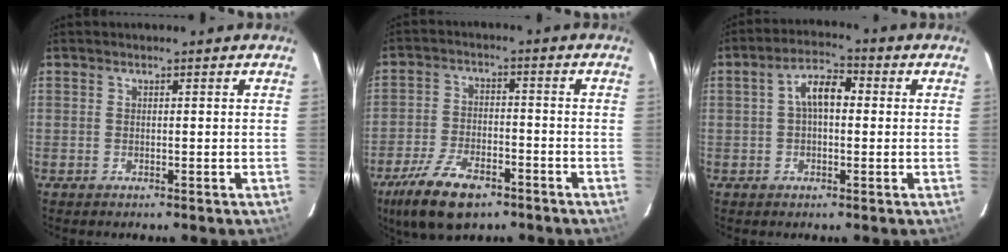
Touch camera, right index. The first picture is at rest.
{"total": 12.5, "force": [-8.1, 5.6, 7.7], "torque": [-0.178, -0.016, -0.146]}
{"total": 6.1, "force": [0.5, 3.2, 5.2], "torque": [-0.097, 0.022, 0.008]}